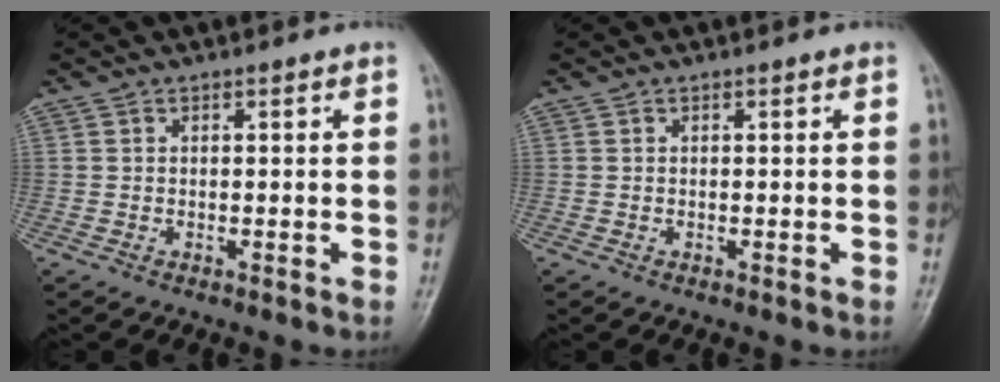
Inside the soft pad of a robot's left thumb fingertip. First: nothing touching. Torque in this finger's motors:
{"motor_torque": [-0.08, 0.08, -0.03, -0.03, 0.00]}